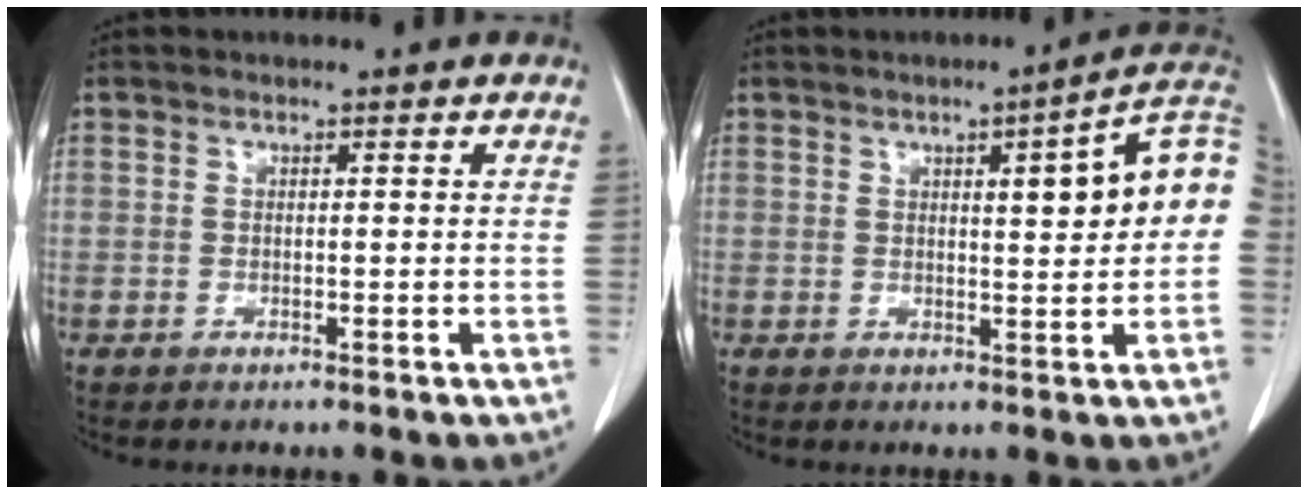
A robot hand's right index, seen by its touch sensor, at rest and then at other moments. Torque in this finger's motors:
{"motor_torque": [0.85, 0.05, 0.35, 0.06]}